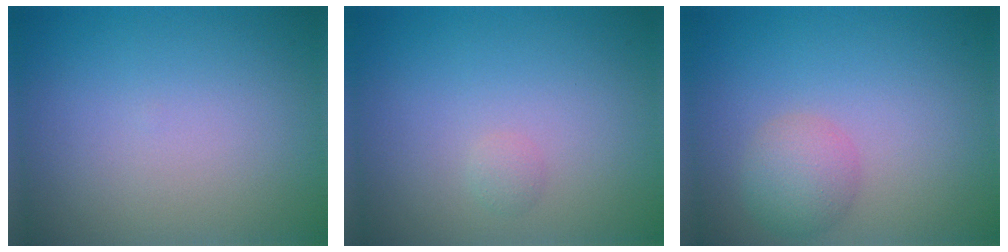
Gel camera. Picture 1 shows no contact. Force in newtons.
{"total": 0.7, "press": 0.7, "slide": 0.0}
{"total": 2.7, "press": 2.7, "slide": 0.1}